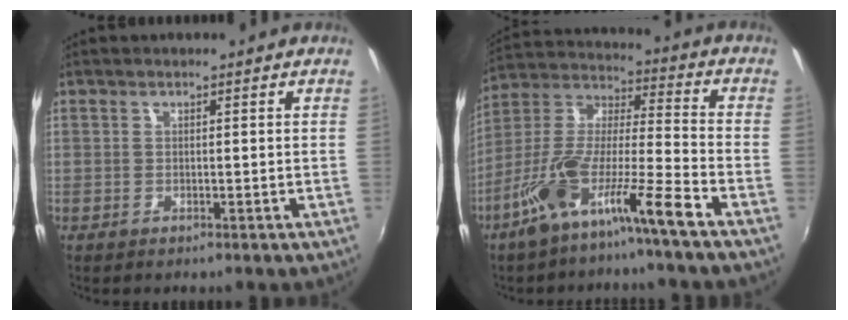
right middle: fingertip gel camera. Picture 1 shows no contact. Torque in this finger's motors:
{"motor_torque": [1.07, -1.06, 0.37, 0.21]}